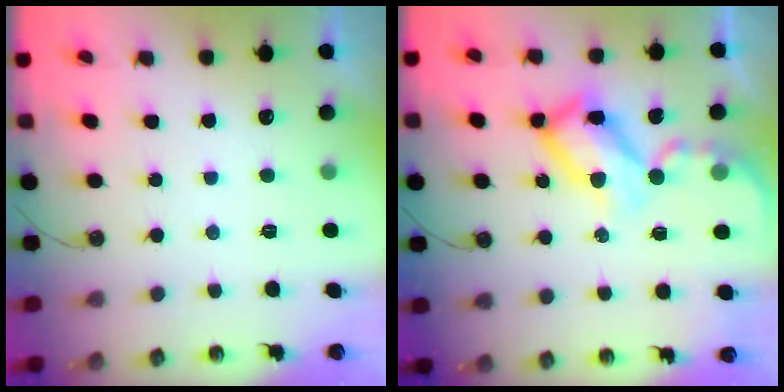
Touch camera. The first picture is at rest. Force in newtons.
{"total": 17.7, "press": 17.7, "slide": 1.7}